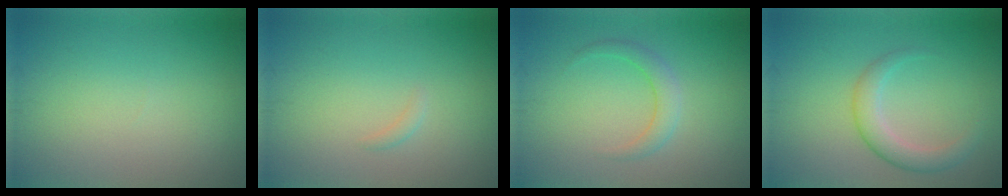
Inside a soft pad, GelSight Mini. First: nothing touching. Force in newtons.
{"total": 0.6, "press": 0.6, "slide": 0.0}
{"total": 1.9, "press": 1.9, "slide": 0.1}
{"total": 2.8, "press": 2.8, "slide": 0.1}